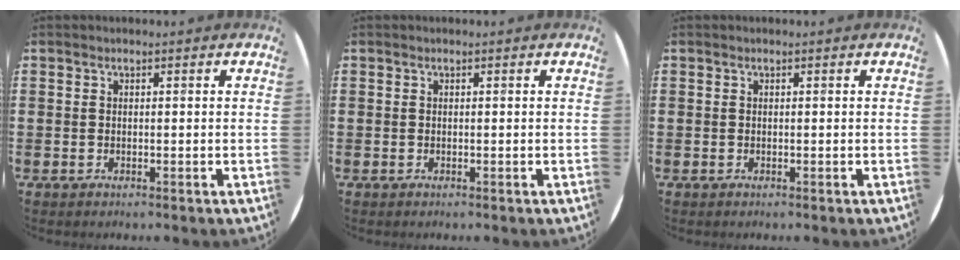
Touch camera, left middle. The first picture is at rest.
{"total": 0.0}
{"total": 0.0}